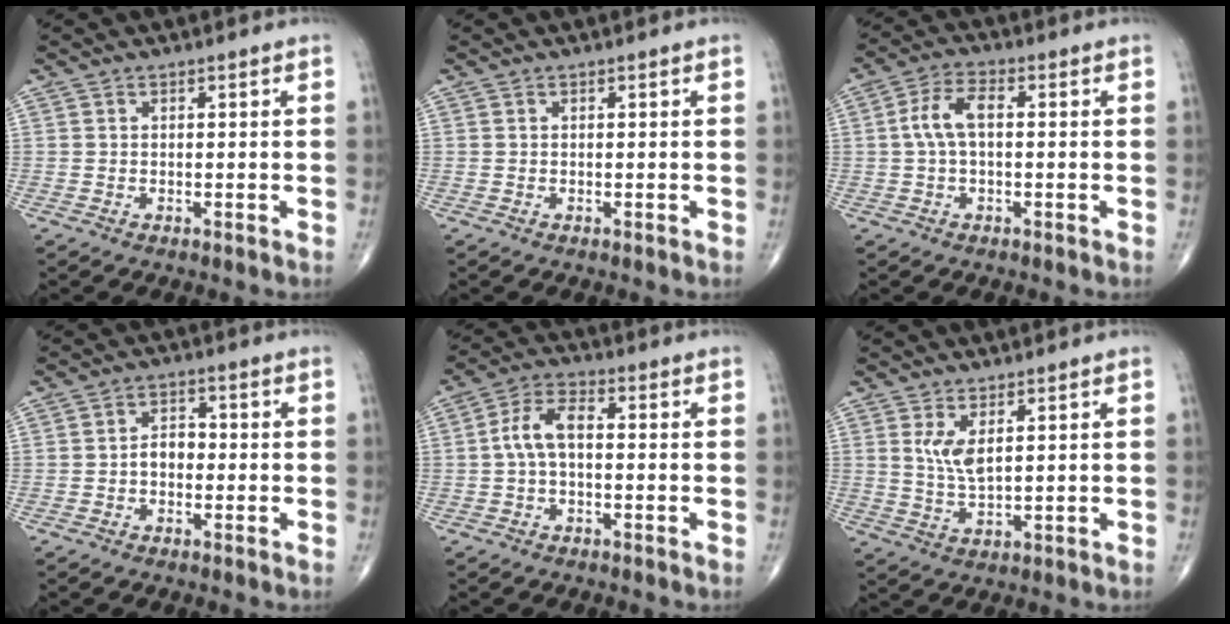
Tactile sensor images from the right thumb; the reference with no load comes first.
{"total": 0.0}
{"total": 6.2, "force": [0.4, 3.1, 5.4], "torque": [-0.108, 0.023, 0.002]}
{"total": 3.5, "force": [-0.8, 2.5, 2.4], "torque": [-0.023, 0.017, -0.020]}
{"total": 6.6, "force": [-0.1, 3.4, 5.7], "torque": [-0.108, 0.026, -0.012]}
{"total": 4.5, "force": [1.8, 1.6, 3.8], "torque": [-0.074, -0.016, 0.042]}